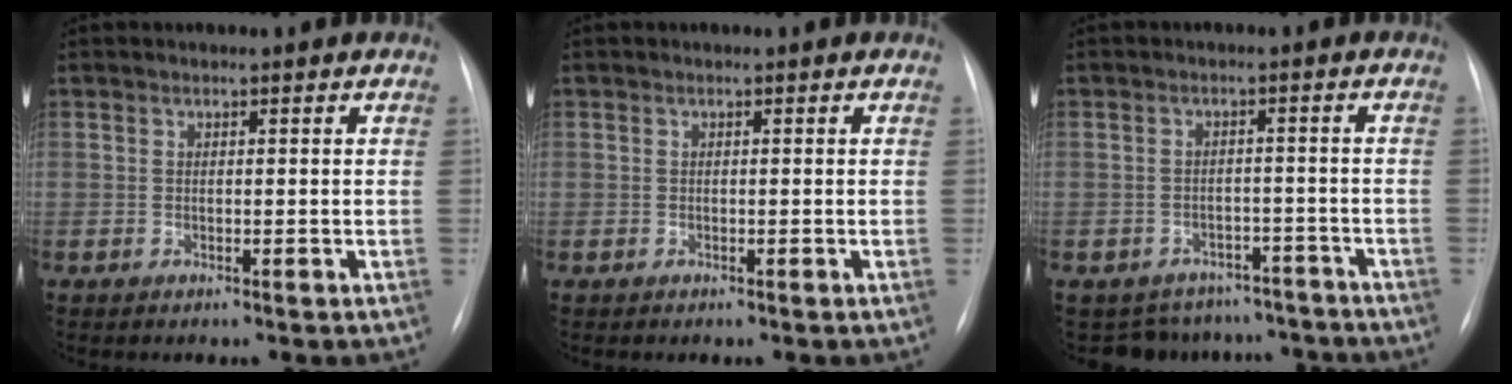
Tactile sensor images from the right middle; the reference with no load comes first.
{"total": 0.0}
{"total": 10.2, "force": [-9.0, 4.7, 0.2], "torque": [0.001, 0.021, -0.103]}